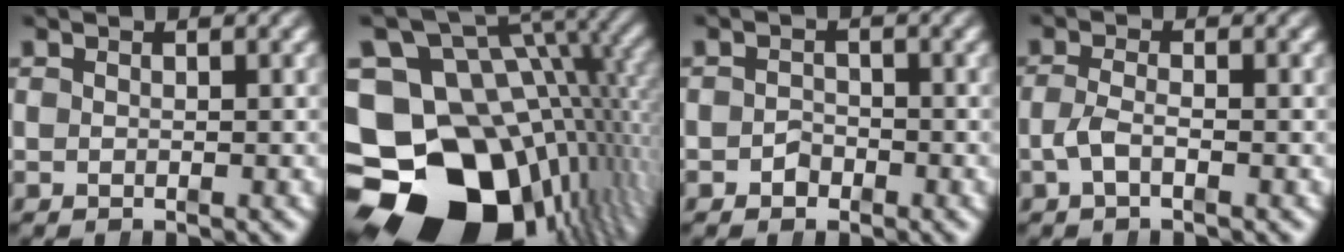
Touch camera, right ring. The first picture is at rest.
{"total": 25.3, "force": [-7.4, 18.5, 15.6], "torque": [-0.298, -0.087, -0.101]}
{"total": 1.4, "force": [-1.1, 0.8, 0.2], "torque": [0.003, -0.007, -0.018]}
{"total": 1.9, "force": [-1.1, 0.4, 1.5], "torque": [-0.034, -0.008, -0.017]}